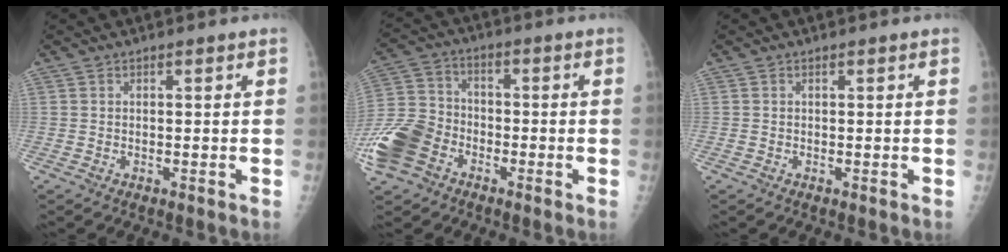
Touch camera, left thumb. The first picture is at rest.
{"total": 13.4, "force": [-6.5, 9.7, 6.7], "torque": [-0.142, 0.032, -0.131]}
{"total": 0.0}